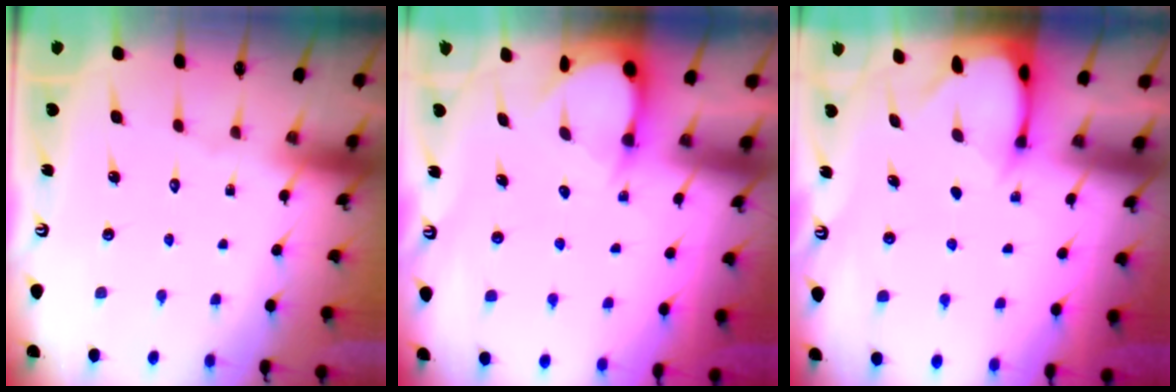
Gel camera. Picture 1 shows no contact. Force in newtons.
{"total": 3.4, "press": 3.3, "slide": 0.4}
{"total": 2.4, "press": 2.3, "slide": 0.3}